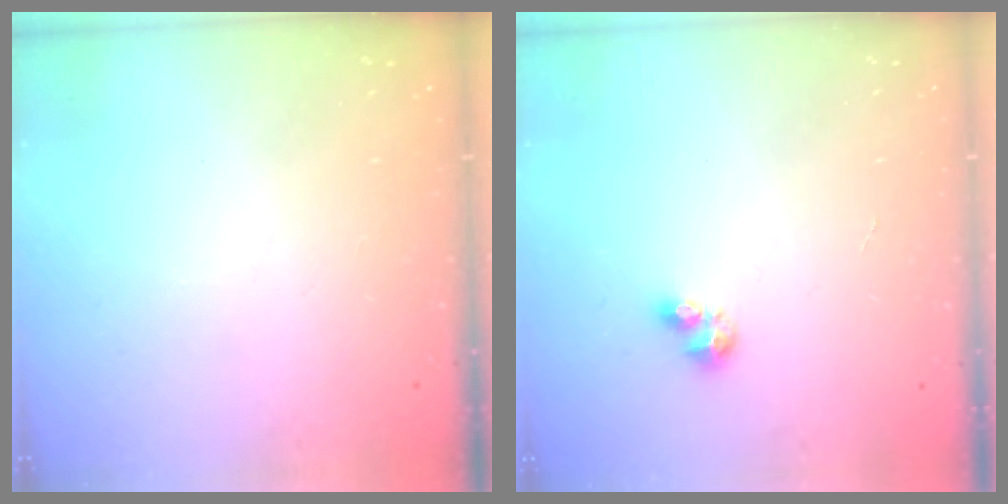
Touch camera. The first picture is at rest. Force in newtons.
{"total": 4.0, "press": 3.9, "slide": 0.5}